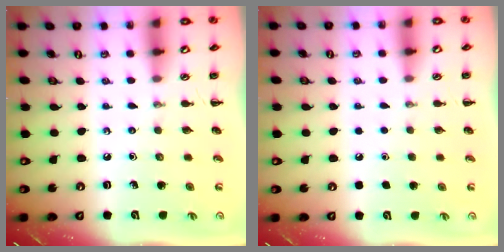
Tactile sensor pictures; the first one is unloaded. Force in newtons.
{"total": 1.8, "press": 1.8, "slide": 0.1}